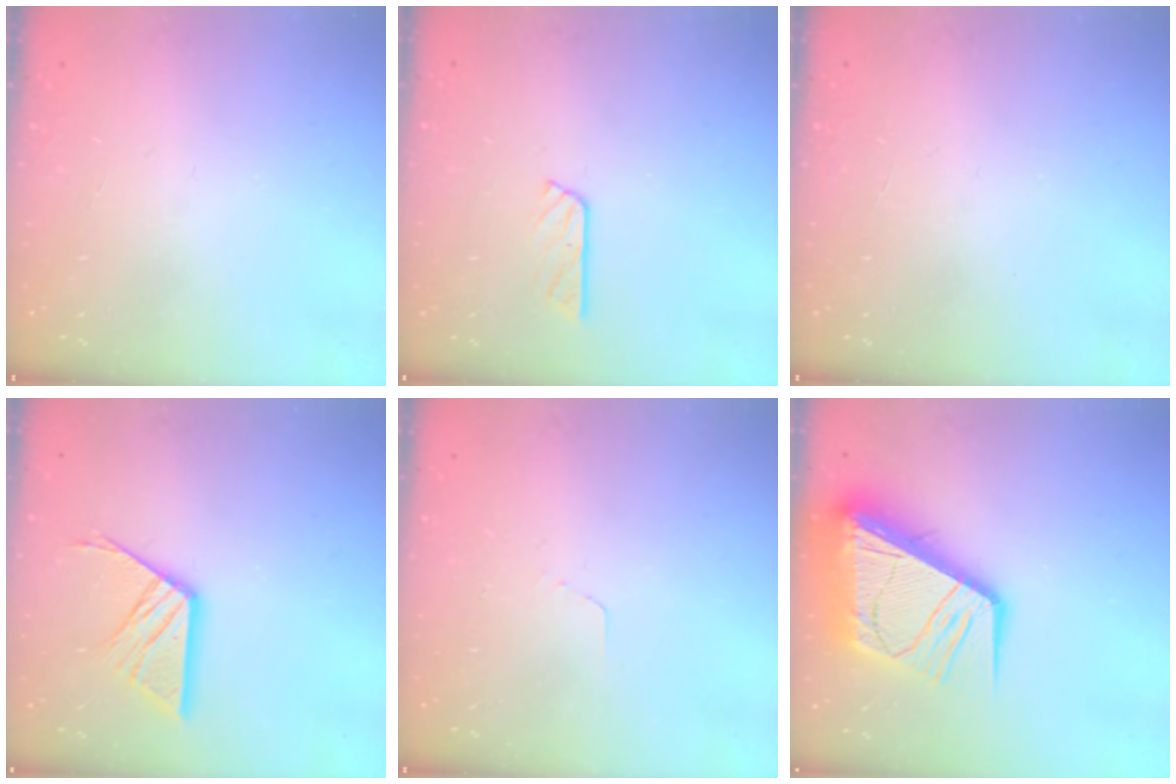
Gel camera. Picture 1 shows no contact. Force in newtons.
{"total": 3.9, "press": 3.9, "slide": 0.4}
{"total": 0.0}
{"total": 12.1, "press": 12.0, "slide": 1.0}
{"total": 2.6, "press": 2.6, "slide": 0.1}
{"total": 22.6, "press": 22.4, "slide": 2.8}